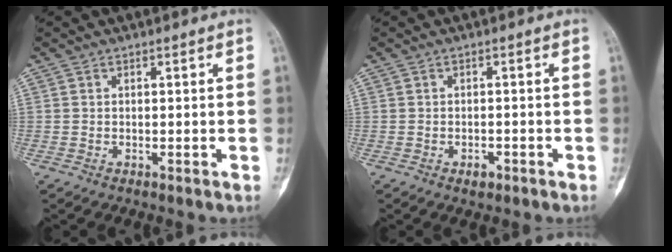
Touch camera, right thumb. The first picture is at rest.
{"total": 1.8, "force": [-1.0, 1.0, 1.1], "torque": [-0.016, 0.004, -0.014]}